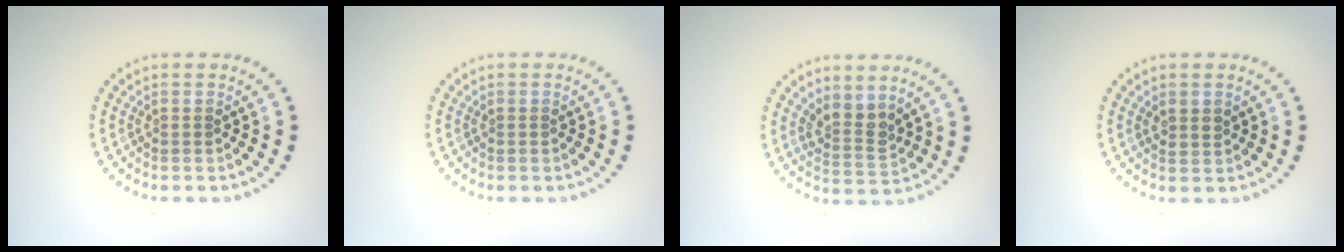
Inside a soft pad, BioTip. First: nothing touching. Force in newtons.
{"total": 0.0}
{"total": 2.5, "press": 1.9, "slide": 1.7}
{"total": 1.2, "press": 1.1, "slide": 0.5}